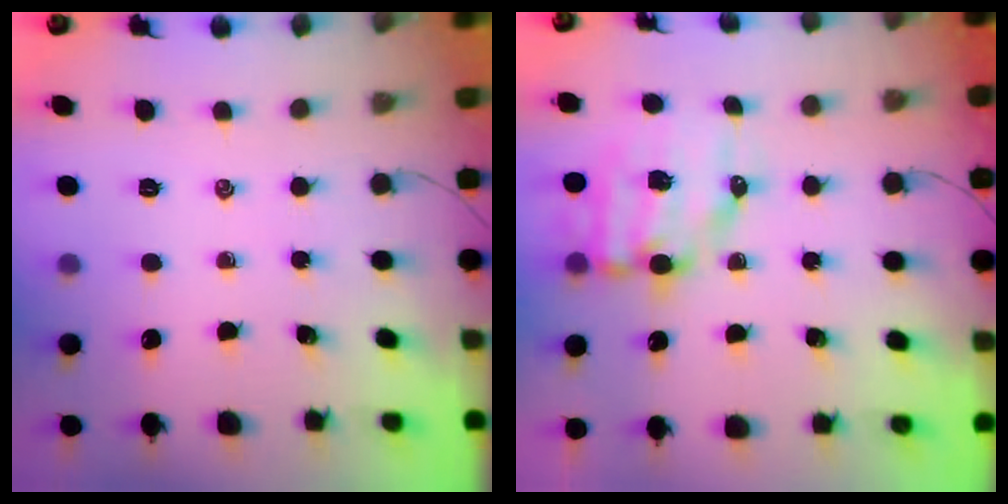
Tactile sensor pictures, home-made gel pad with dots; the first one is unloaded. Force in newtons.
{"total": 10.8, "press": 10.7, "slide": 1.5}